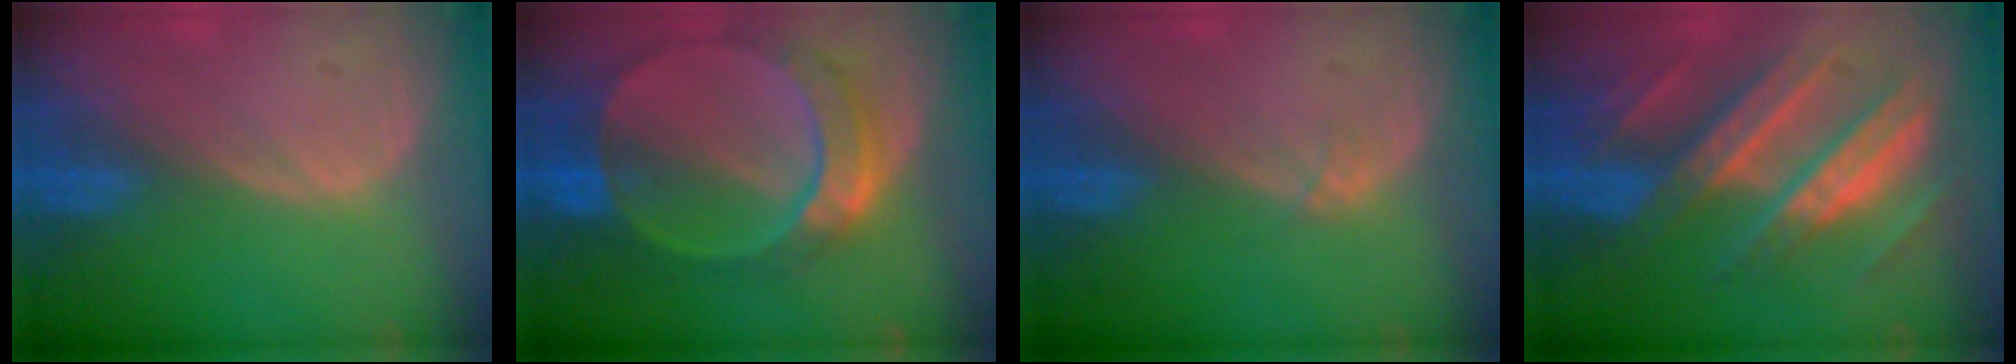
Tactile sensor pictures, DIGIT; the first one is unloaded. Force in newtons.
{"total": 9.6, "press": 8.3, "slide": 4.7}
{"total": 0.5, "press": 0.5, "slide": 0.1}
{"total": 11.3, "press": 11.2, "slide": 1.1}